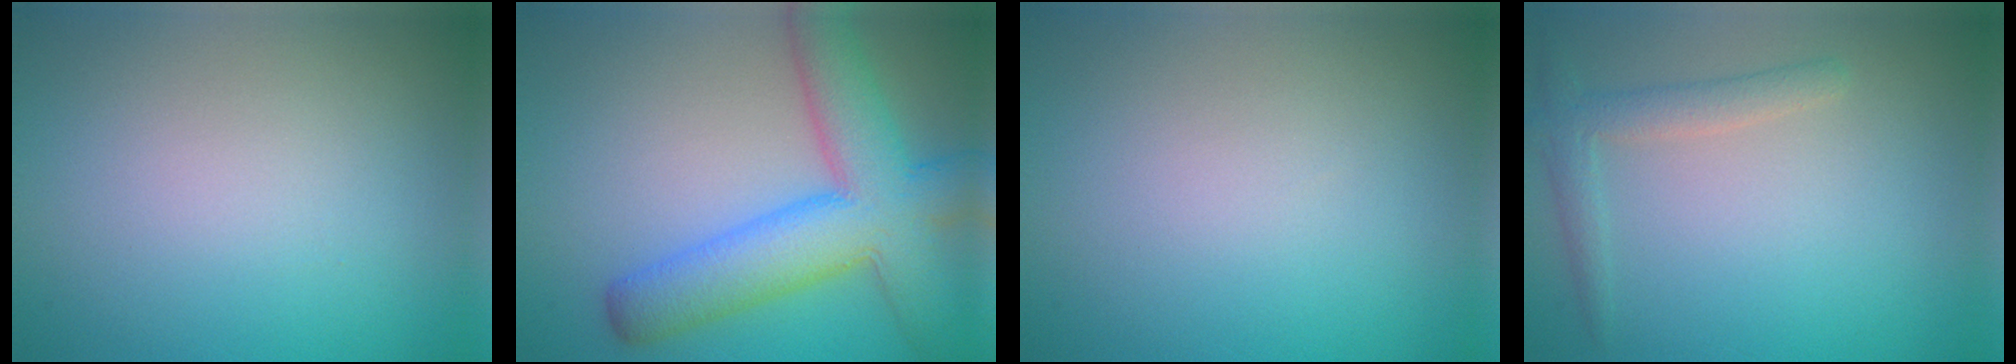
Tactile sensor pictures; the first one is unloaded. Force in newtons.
{"total": 9.1, "press": 9.1, "slide": 0.4}
{"total": 0.0}
{"total": 2.3, "press": 2.2, "slide": 0.2}